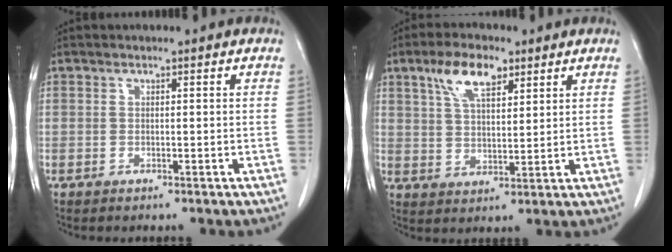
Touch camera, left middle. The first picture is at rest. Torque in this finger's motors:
{"motor_torque": [1.39, -0.75, 0.13, 0.07]}